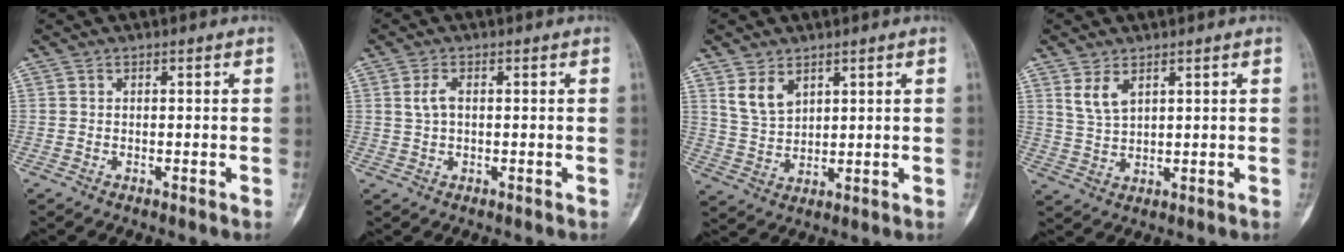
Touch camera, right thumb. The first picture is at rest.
{"total": 2.6, "force": [0.5, 1.4, 2.2], "torque": [-0.046, 0.004, 0.010]}
{"total": 5.8, "force": [3.3, 3.6, 3.2], "torque": [-0.050, -0.020, 0.075]}
{"total": 4.3, "force": [2.4, 2.1, 2.9], "torque": [-0.055, -0.013, 0.055]}